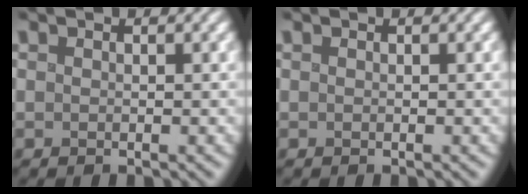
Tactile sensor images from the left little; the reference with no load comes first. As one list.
[{"total": 0.0}]